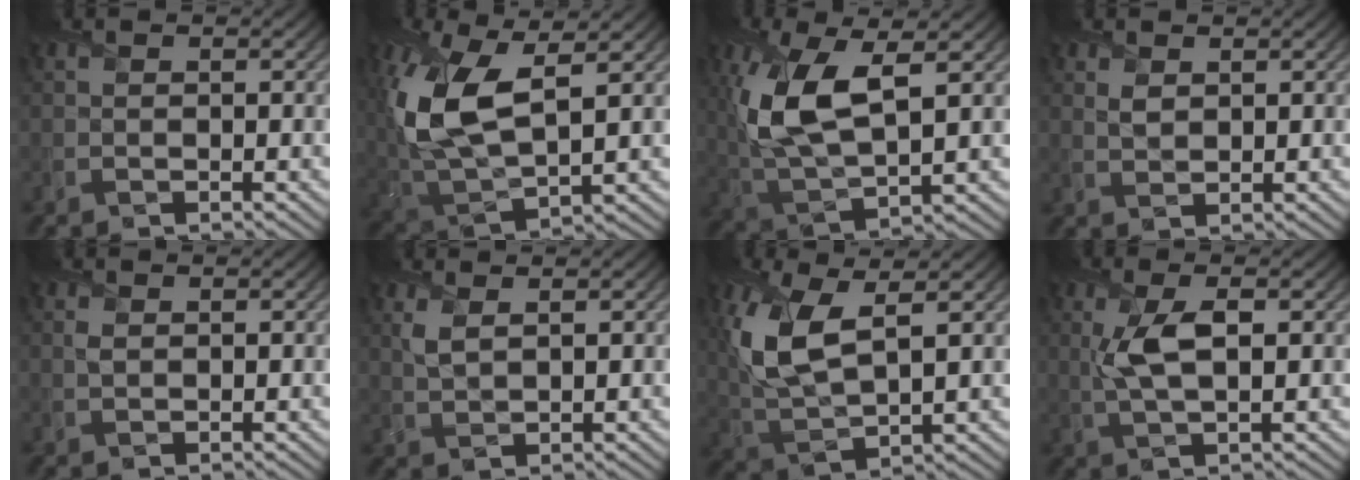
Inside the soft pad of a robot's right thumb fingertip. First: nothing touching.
{"total": 13.9, "force": [3.4, 6.8, 11.6], "torque": [-0.283, -0.002, 0.069]}
{"total": 11.8, "force": [2.8, 5.3, 10.2], "torque": [-0.244, -0.001, 0.056]}
{"total": 1.2, "force": [0.8, 0.8, 0.5], "torque": [-0.013, -0.004, 0.022]}
{"total": 0.7, "force": [0.3, 0.5, 0.4], "torque": [-0.013, -0.002, 0.008]}
{"total": 2.3, "force": [1.3, 1.0, 1.6], "torque": [-0.049, -0.004, 0.032]}
{"total": 10.7, "force": [3.1, 4.9, 8.9], "torque": [-0.222, 0.000, 0.059]}
{"total": 5.0, "force": [0.9, 1.7, 4.6], "torque": [-0.106, 0.002, 0.019]}